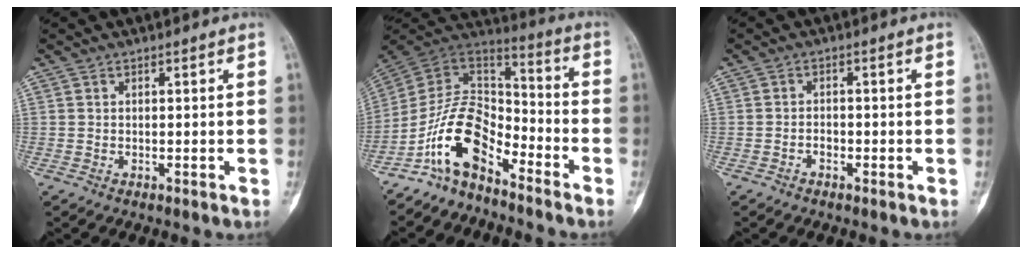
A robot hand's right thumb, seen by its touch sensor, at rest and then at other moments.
{"total": 13.2, "force": [-8.4, 6.6, 7.9], "torque": [-0.121, 0.095, -0.170]}
{"total": 1.3, "force": [-0.8, 0.9, 0.6], "torque": [-0.002, 0.007, -0.018]}